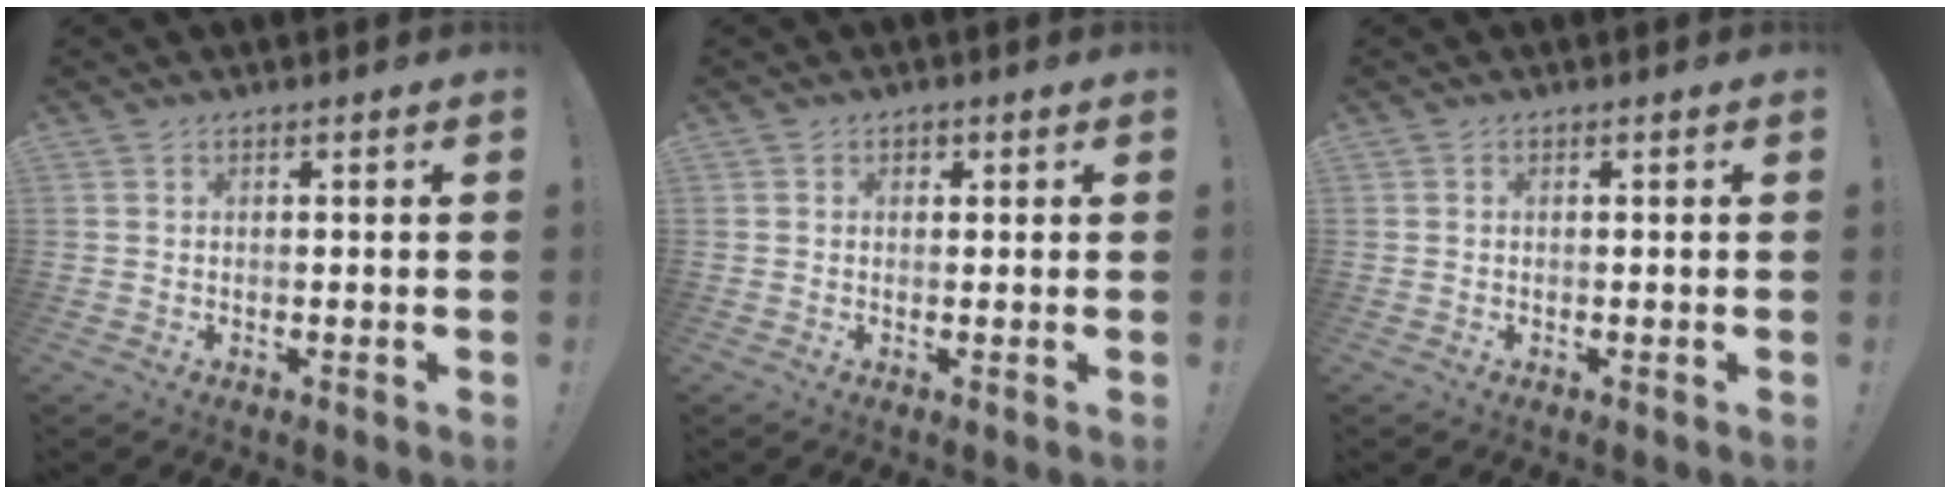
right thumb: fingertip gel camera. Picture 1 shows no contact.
{"total": 1.2, "force": [0.3, 1.0, 0.5], "torque": [-0.003, 0.000, 0.005]}
{"total": 0.0}